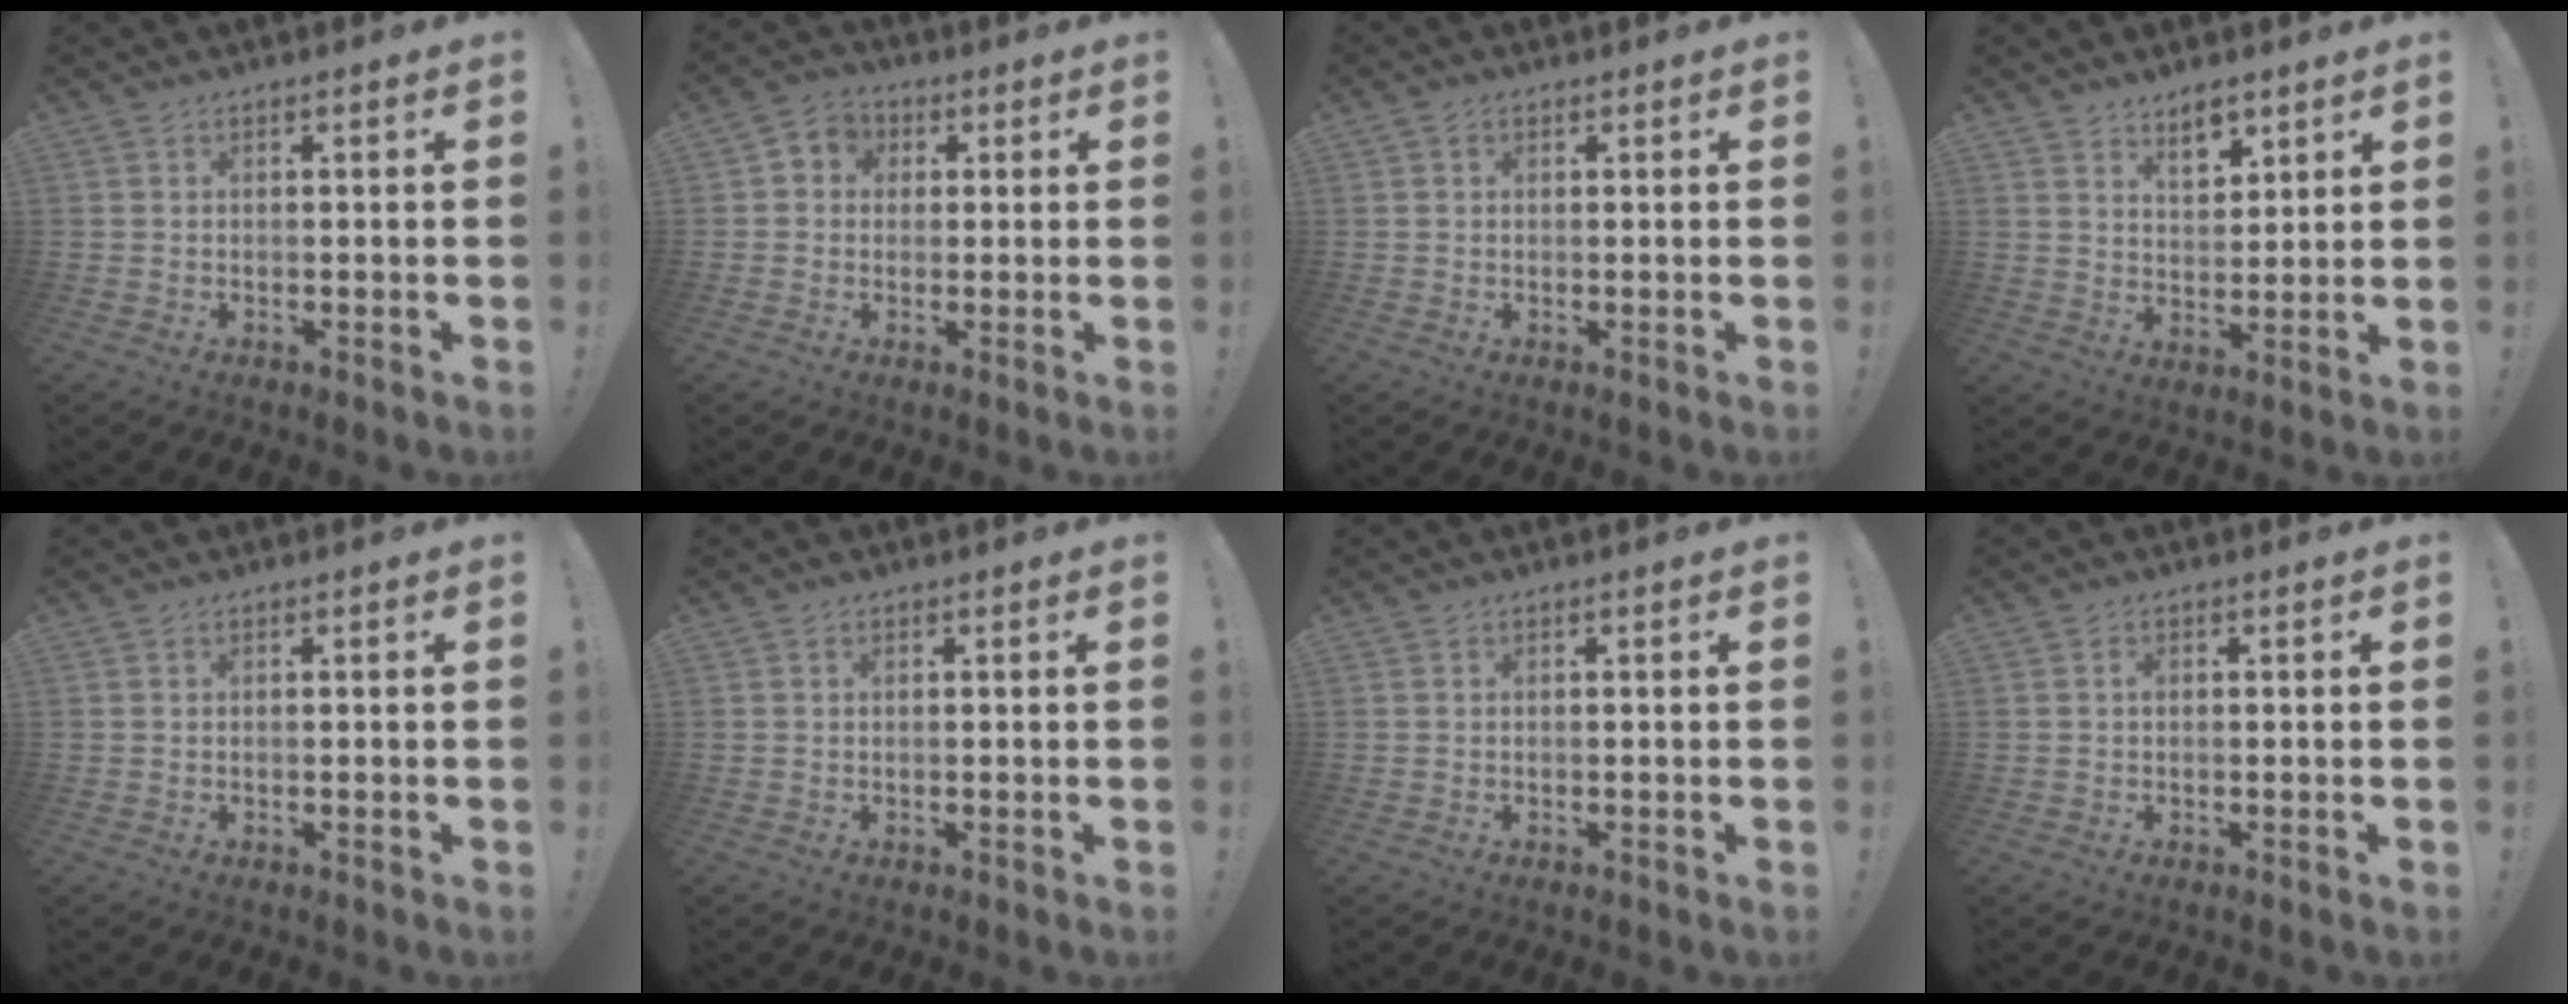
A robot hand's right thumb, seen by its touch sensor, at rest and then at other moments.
{"total": 5.1, "force": [0.3, 4.8, 1.7], "torque": [-0.021, 0.008, 0.009]}
{"total": 1.2, "force": [0.5, 1.0, 0.3], "torque": [0.001, 0.000, 0.009]}
{"total": 6.8, "force": [5.1, 3.4, 2.8], "torque": [-0.039, -0.036, 0.093]}
{"total": 0.0}
{"total": 0.0}
{"total": 0.0}
{"total": 0.8, "force": [-0.1, 0.6, 0.5], "torque": [-0.012, 0.005, -0.001]}